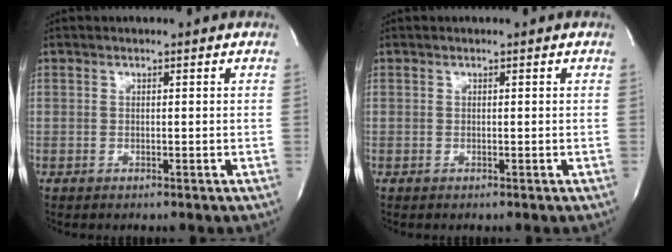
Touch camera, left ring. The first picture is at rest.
{"total": 0.0}